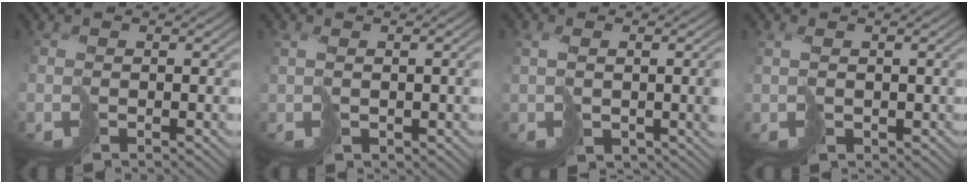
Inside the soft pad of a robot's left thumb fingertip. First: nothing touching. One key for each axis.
{"total": 3.1, "fx": 0.6, "fy": 1.2, "fz": 2.8, "tx": -0.060, "ty": -0.002, "tz": 0.022}
{"total": 6.1, "fx": 0.4, "fy": 3.1, "fz": 5.2, "tx": -0.111, "ty": -0.016, "tz": 0.032}
{"total": 2.8, "fx": 0.5, "fy": 1.2, "fz": 2.5, "tx": -0.053, "ty": -0.001, "tz": 0.020}